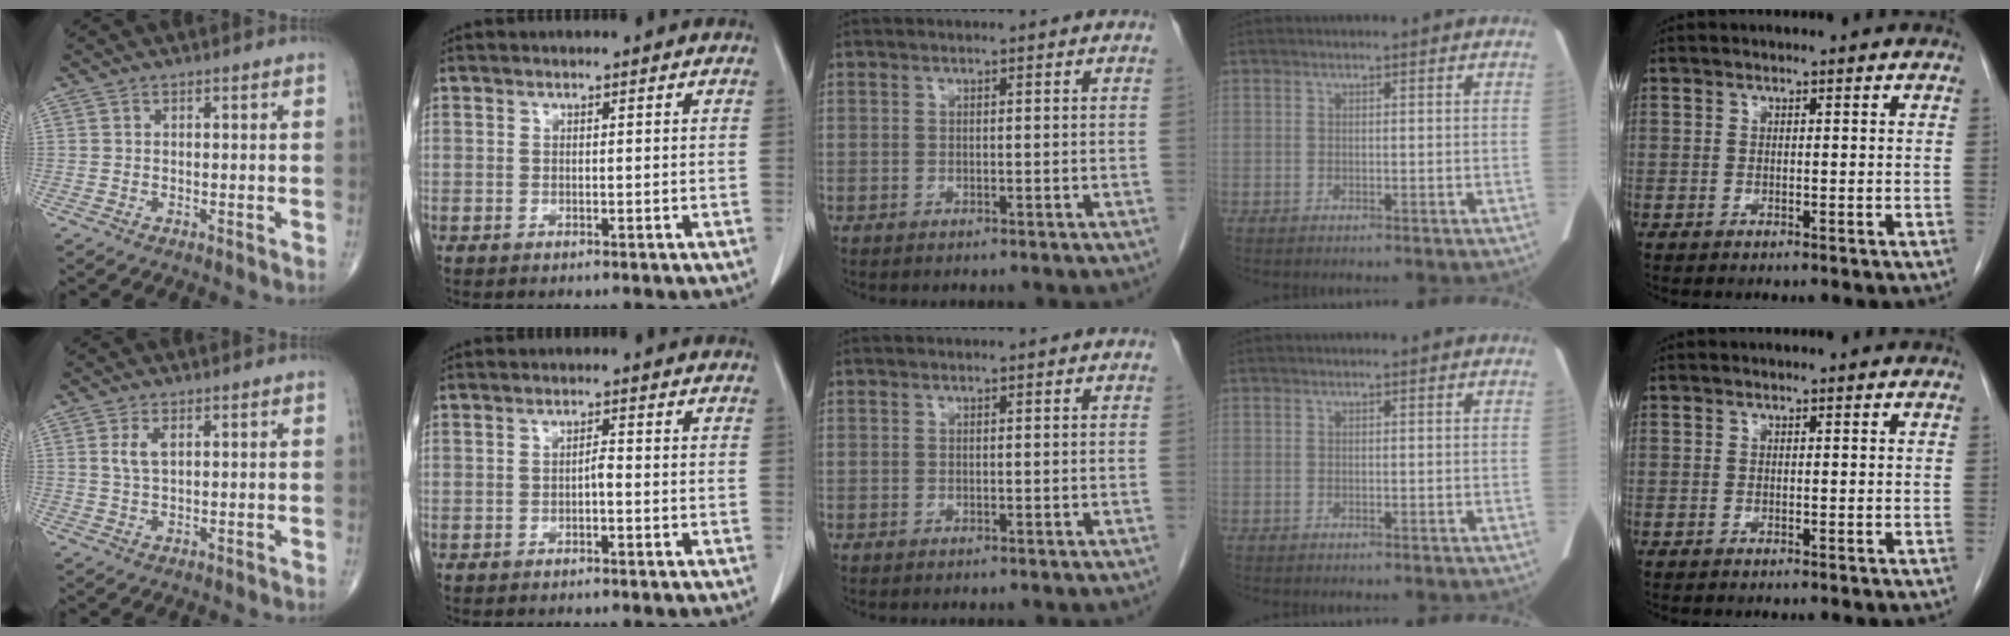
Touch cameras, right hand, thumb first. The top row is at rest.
{"thumb": {"total": 3.1, "force": [1.0, 1.5, 2.6], "torque": [-0.054, 0.000, 0.023]}, "index": {"total": 1.2, "force": [-0.5, 0.2, 1.1], "torque": [-0.017, 0.003, -0.010]}}